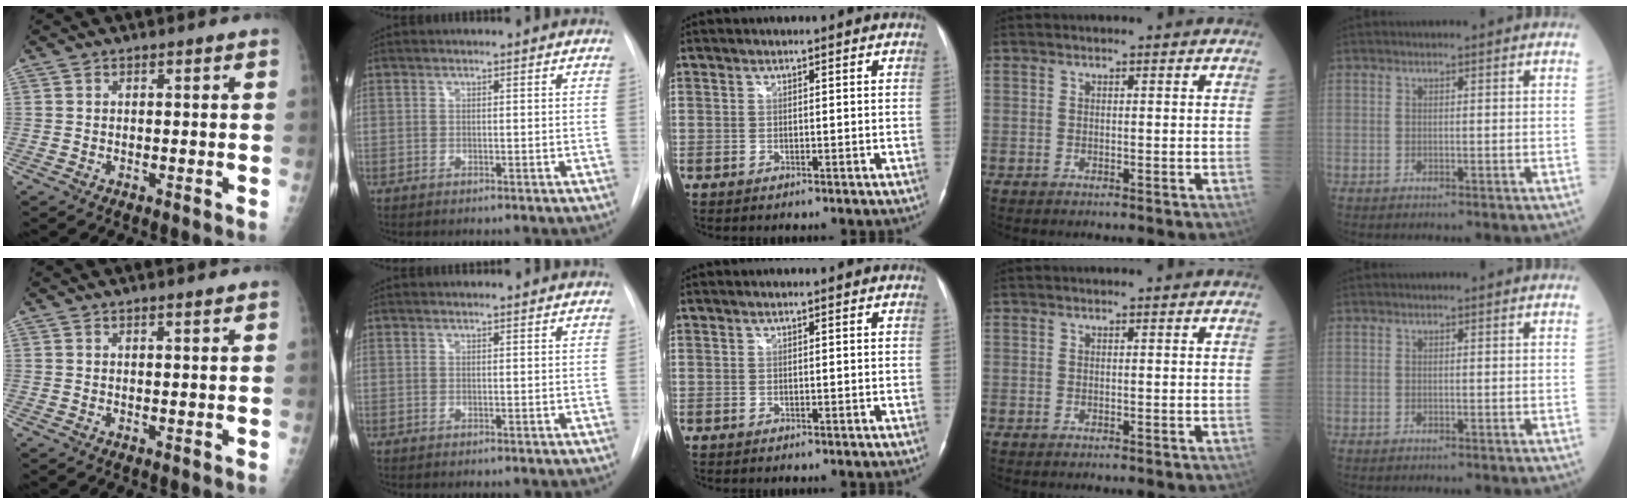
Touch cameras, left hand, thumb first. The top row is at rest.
{"thumb": {"total": 0.8, "force": [0.6, 0.0, 0.5], "torque": [-0.008, -0.004, 0.012]}, "index": {"total": 1.2, "force": [1.2, 0.1, 0.1], "torque": [-0.006, 0.010, 0.013]}}